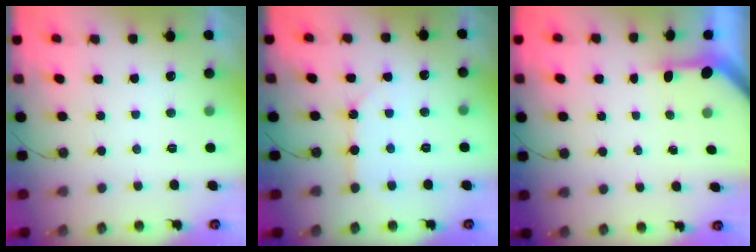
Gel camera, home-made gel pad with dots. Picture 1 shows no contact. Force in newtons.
{"total": 7.8, "press": 7.7, "slide": 0.8}
{"total": 3.0, "press": 3.0, "slide": 0.2}